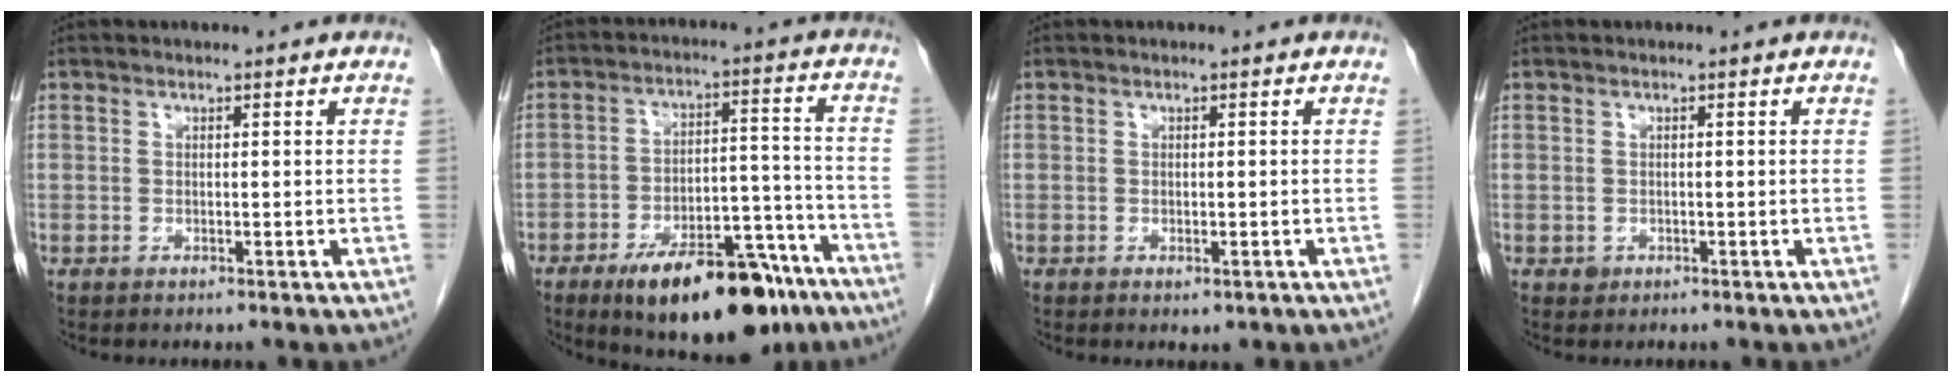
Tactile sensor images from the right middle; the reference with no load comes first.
{"total": 19.0, "force": [-13.4, 5.9, 12.1], "torque": [-0.139, 0.022, -0.205]}
{"total": 1.2, "force": [-0.5, 0.6, 0.9], "torque": [-0.011, -0.002, -0.001]}
{"total": 0.6, "force": [-0.2, 0.6, 0.1], "torque": [-0.002, 0.002, -0.002]}